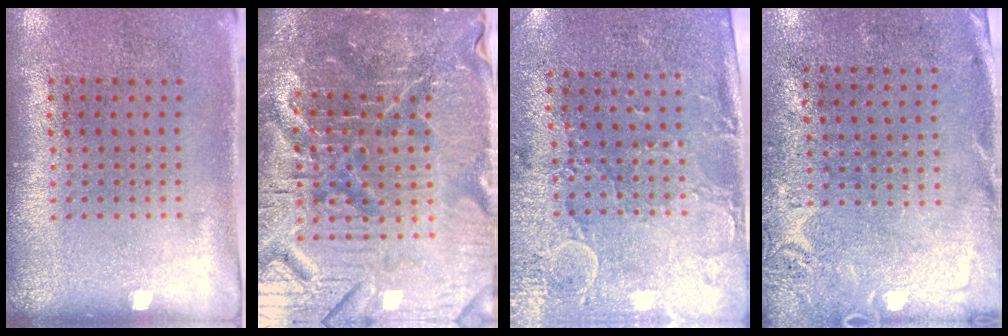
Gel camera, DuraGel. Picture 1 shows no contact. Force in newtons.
{"total": 7.4, "press": 6.5, "slide": 3.5}
{"total": 2.9, "press": 2.5, "slide": 1.5}
{"total": 2.7, "press": 2.2, "slide": 1.6}